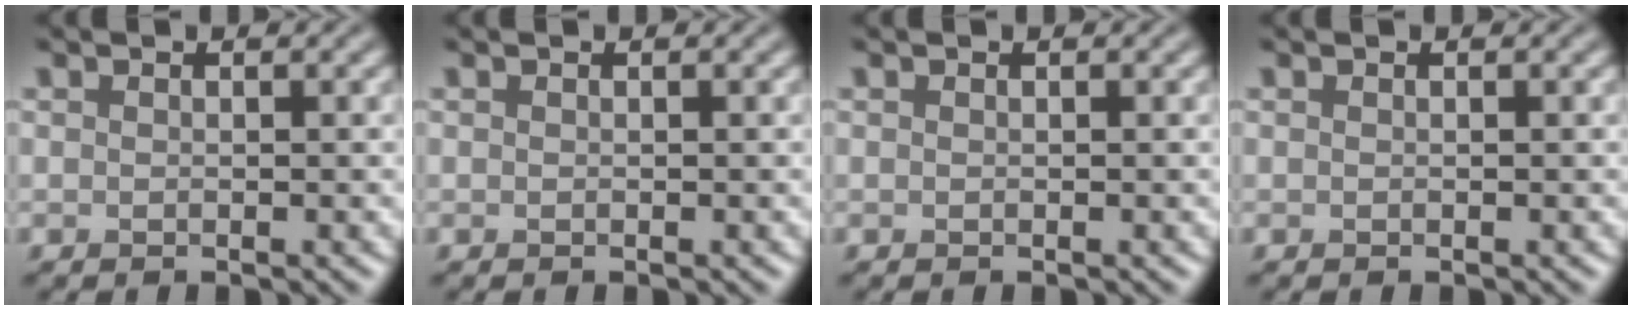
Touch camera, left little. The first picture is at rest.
{"total": 0.0}
{"total": 0.0}
{"total": 0.0}